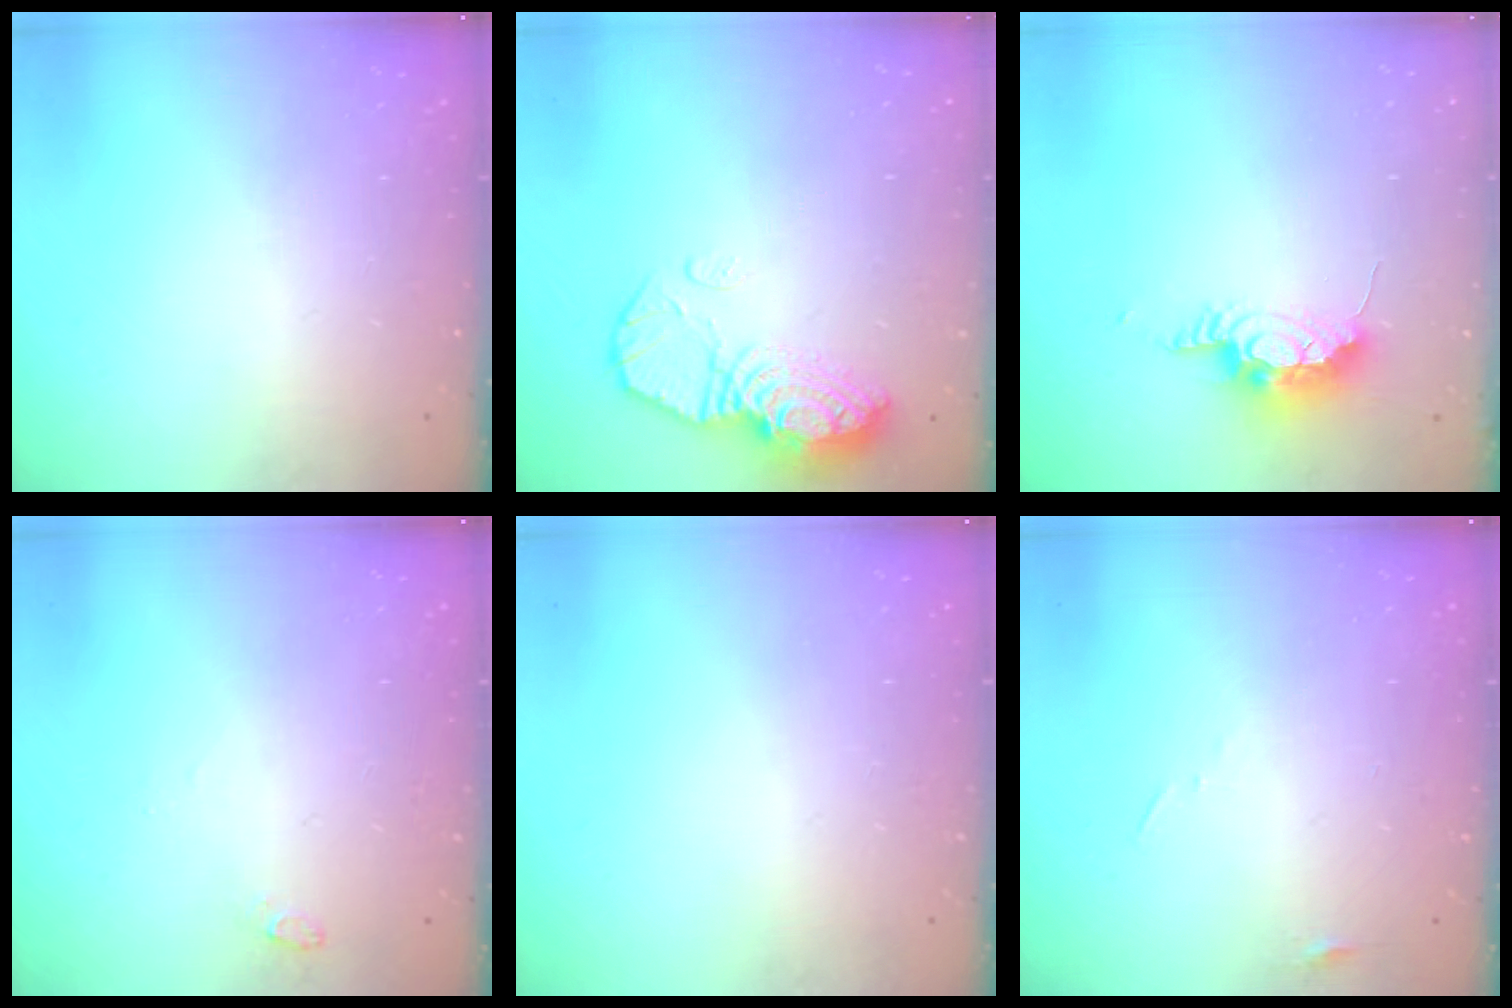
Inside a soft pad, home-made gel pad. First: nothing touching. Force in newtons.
{"total": 11.9, "press": 11.8, "slide": 0.9}
{"total": 15.1, "press": 10.5, "slide": 10.8}
{"total": 4.7, "press": 2.7, "slide": 3.9}
{"total": 0.0}
{"total": 2.9, "press": 2.9, "slide": 0.2}